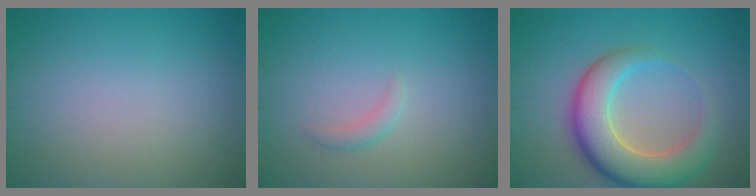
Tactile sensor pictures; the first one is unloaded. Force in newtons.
{"total": 1.0, "press": 1.0, "slide": 0.0}
{"total": 8.0, "press": 8.0, "slide": 0.5}